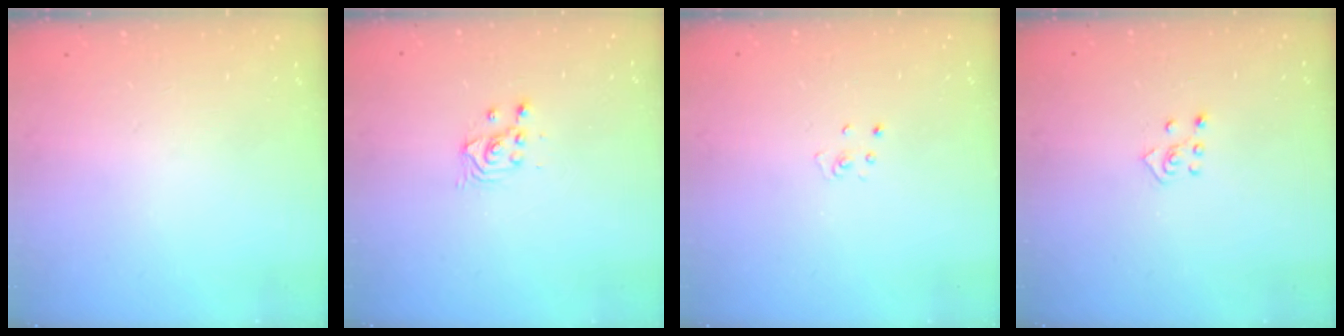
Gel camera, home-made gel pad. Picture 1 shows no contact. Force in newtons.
{"total": 2.4, "press": 2.4, "slide": 0.2}
{"total": 2.3, "press": 2.3, "slide": 0.2}
{"total": 4.7, "press": 4.6, "slide": 0.6}